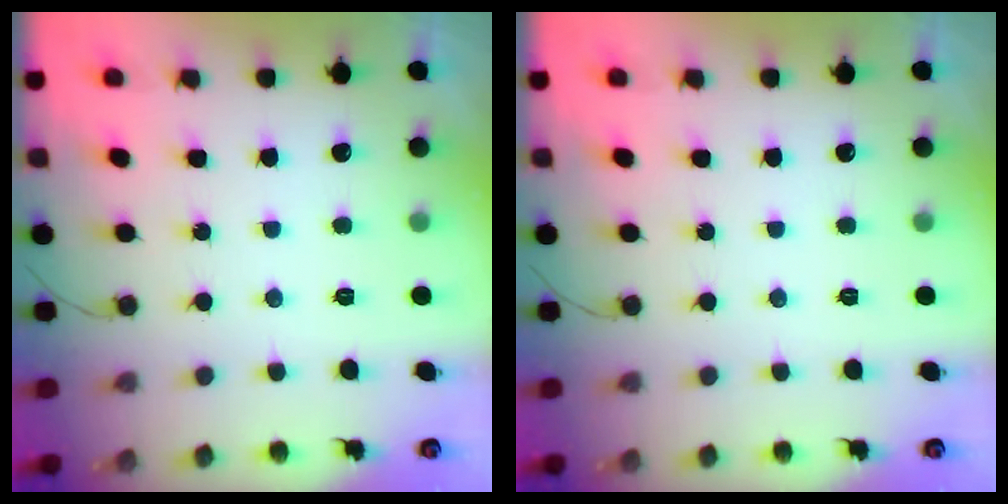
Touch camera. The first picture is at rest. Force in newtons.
{"total": 0.0}